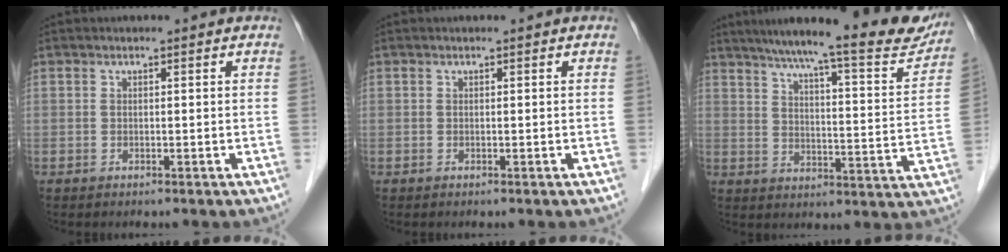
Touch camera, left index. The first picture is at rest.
{"total": 0.0}
{"total": 22.9, "force": [19.6, 2.4, 11.5], "torque": [-0.168, -0.027, 0.248]}